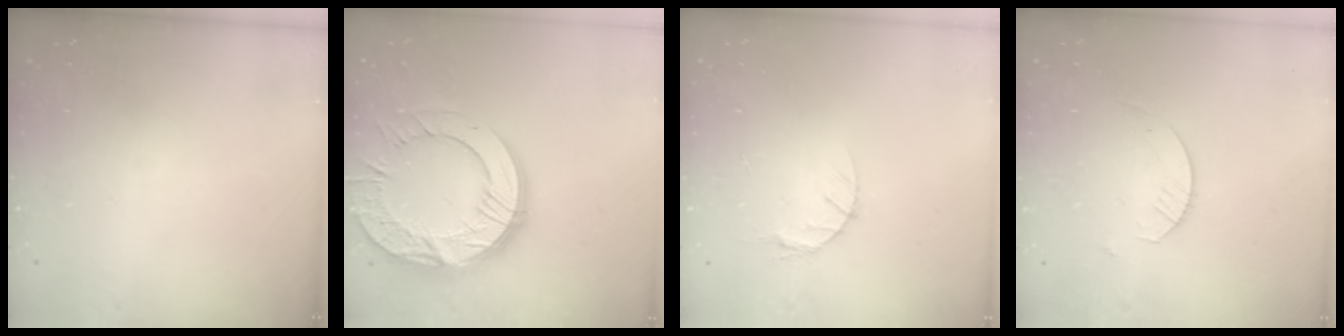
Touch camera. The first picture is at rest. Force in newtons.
{"total": 22.7, "press": 22.7, "slide": 1.8}
{"total": 3.3, "press": 3.2, "slide": 0.5}
{"total": 4.5, "press": 4.5, "slide": 0.5}